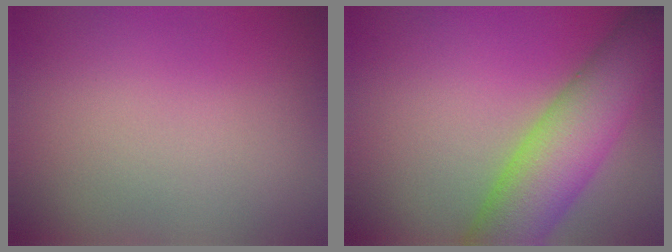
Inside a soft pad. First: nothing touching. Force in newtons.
{"total": 8.7, "press": 8.7, "slide": 0.6}